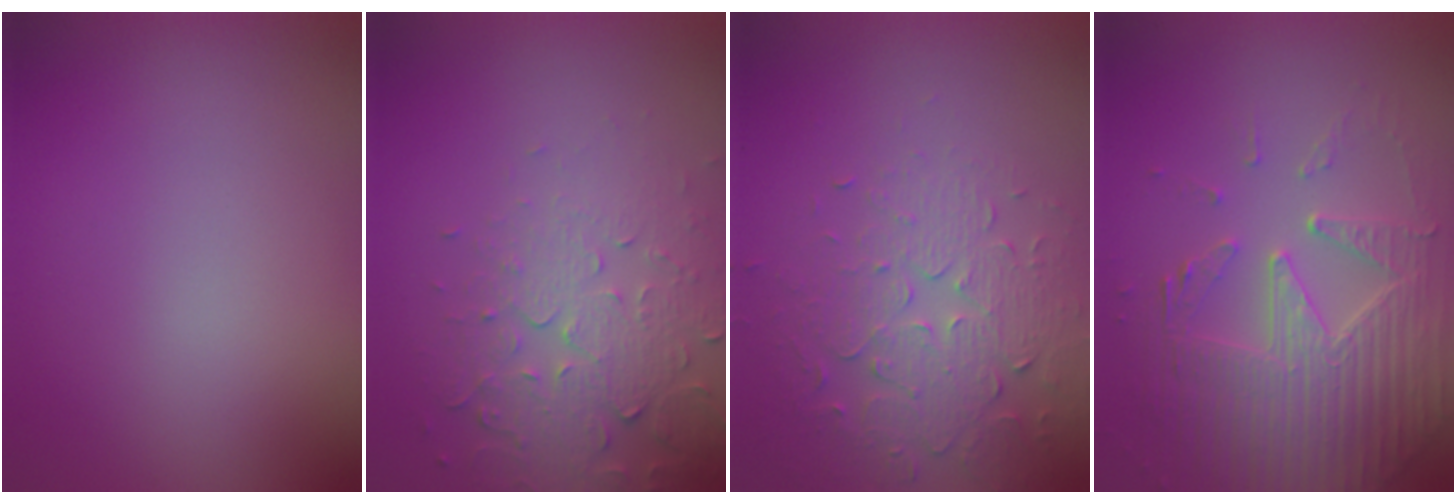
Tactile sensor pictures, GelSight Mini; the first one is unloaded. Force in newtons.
{"total": 5.2, "press": 3.8, "slide": 3.5}
{"total": 4.4, "press": 3.5, "slide": 2.7}
{"total": 5.9, "press": 4.7, "slide": 3.6}